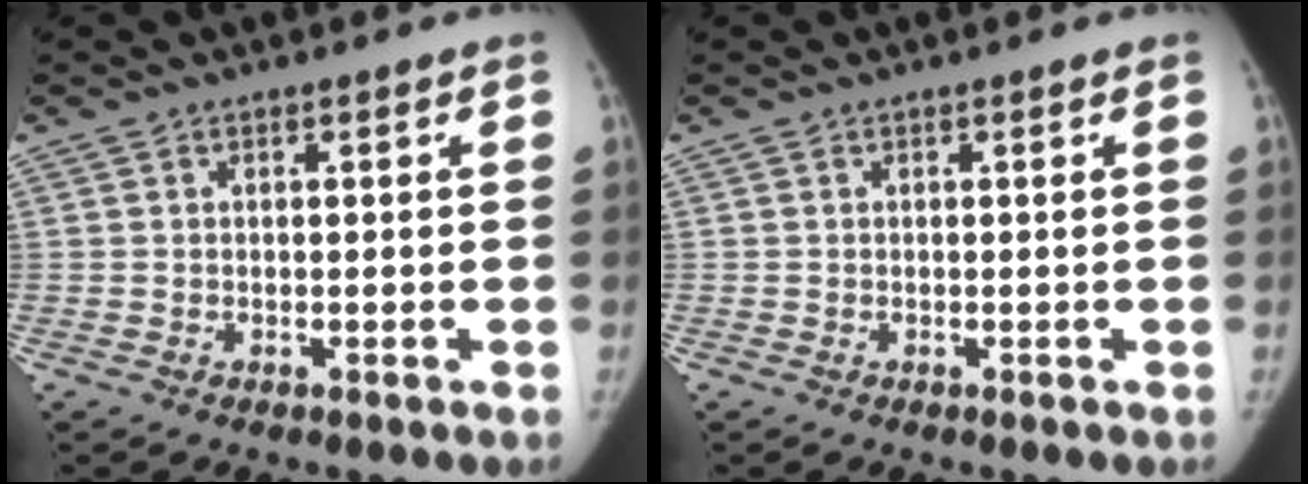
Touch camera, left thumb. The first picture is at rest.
{"total": 0.0}